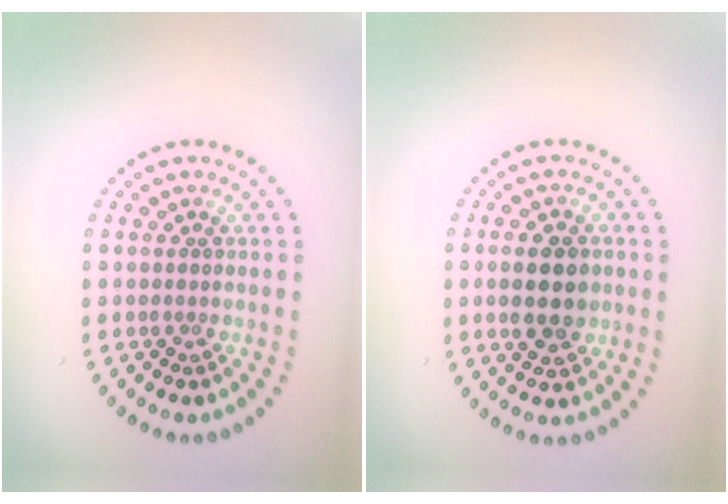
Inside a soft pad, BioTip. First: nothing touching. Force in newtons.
{"total": 4.4, "press": 4.4, "slide": 0.2}